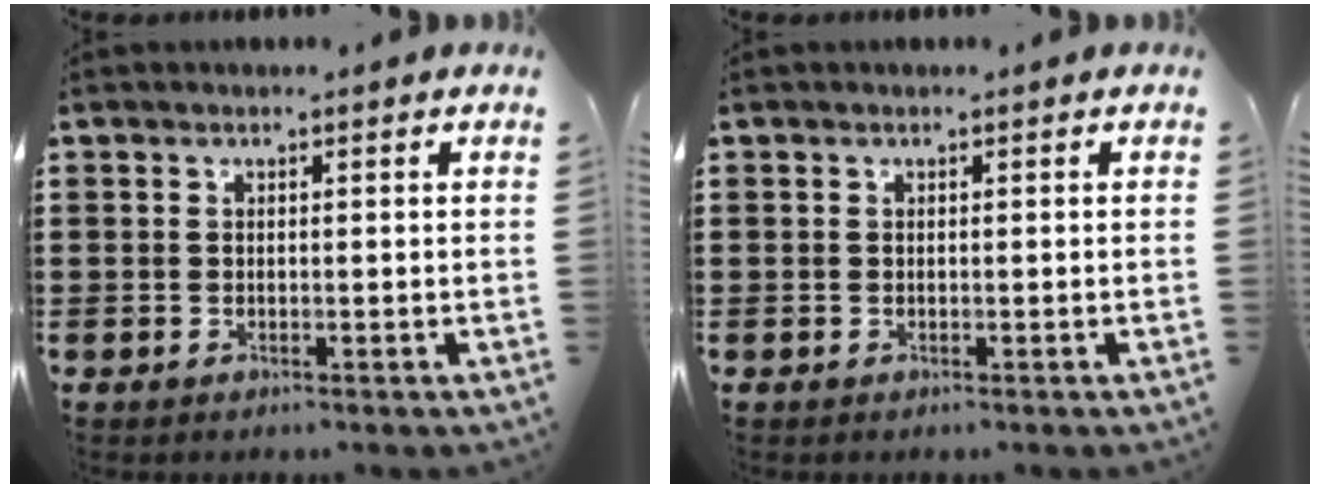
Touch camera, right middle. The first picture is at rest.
{"total": 0.0}